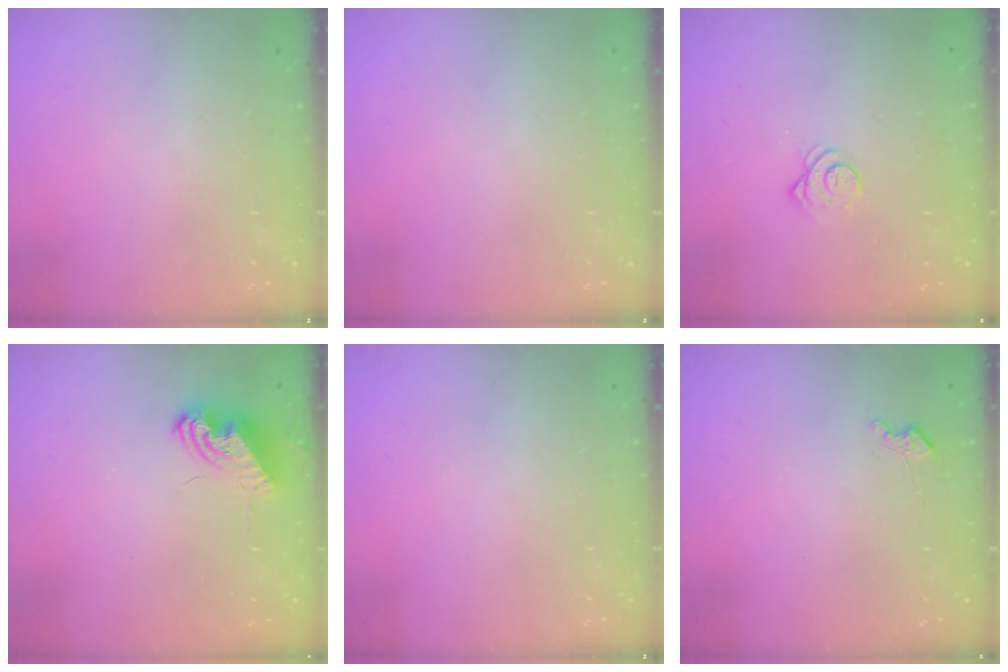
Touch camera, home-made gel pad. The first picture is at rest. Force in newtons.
{"total": 0.0}
{"total": 4.3, "press": 4.3, "slide": 0.5}
{"total": 8.6, "press": 8.6, "slide": 0.9}
{"total": 0.0}
{"total": 3.6, "press": 3.5, "slide": 0.6}